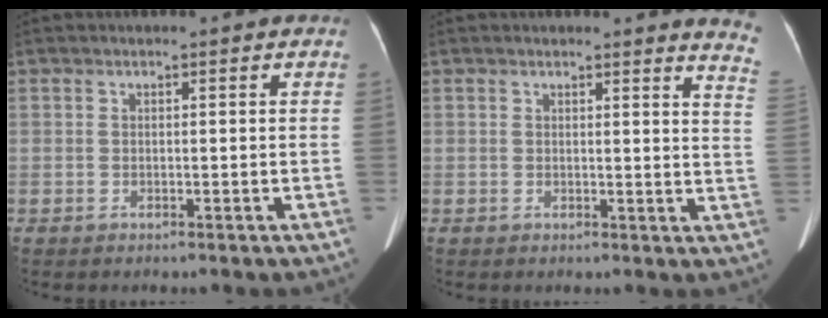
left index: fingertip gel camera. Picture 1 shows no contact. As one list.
[{"total": 6.8, "force": [6.4, -0.4, 2.0], "torque": [-0.016, -0.060, 0.037]}]